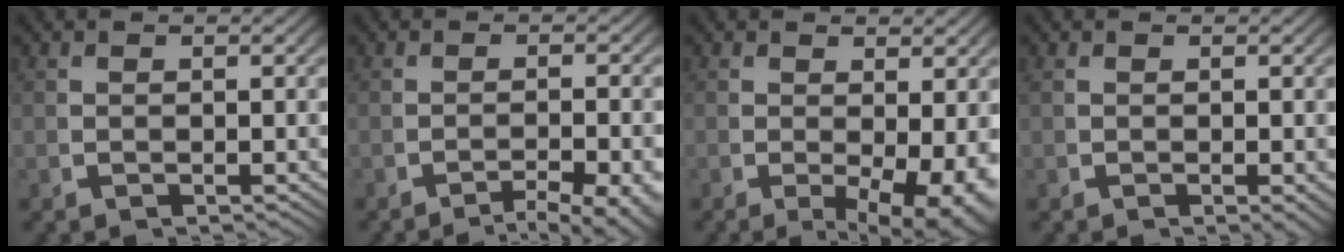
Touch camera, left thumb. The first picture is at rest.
{"total": 5.1, "force": [-3.8, 1.3, 3.1], "torque": [-0.039, -0.012, -0.056]}
{"total": 6.2, "force": [-1.1, 3.3, 5.1], "torque": [-0.081, -0.028, -0.007]}
{"total": 1.1, "force": [-0.1, 0.1, 1.0], "torque": [-0.016, -0.002, 0.001]}